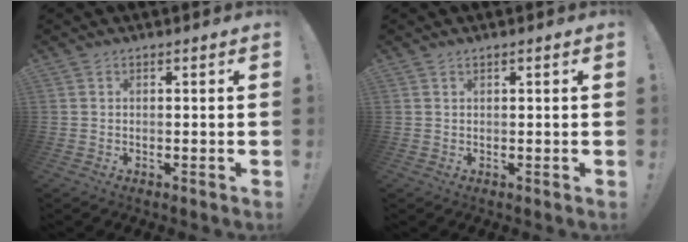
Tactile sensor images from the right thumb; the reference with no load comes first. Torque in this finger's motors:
{"motor_torque": [-0.02, -0.14, -0.01, -0.08, 0.04]}